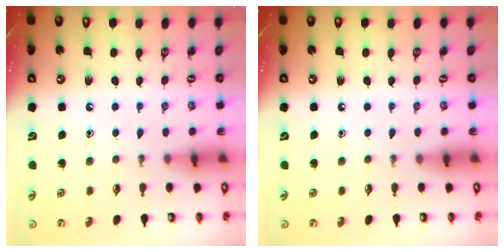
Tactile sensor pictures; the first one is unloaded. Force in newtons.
{"total": 0.0}